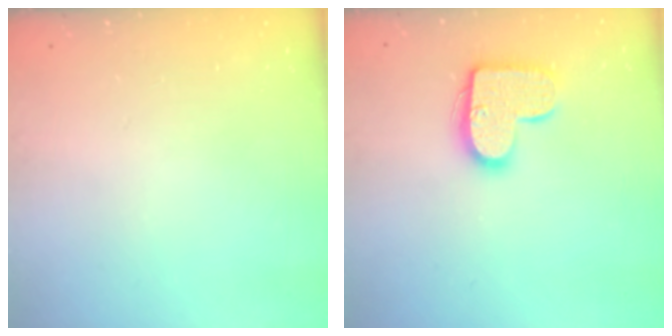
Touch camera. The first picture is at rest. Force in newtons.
{"total": 13.8, "press": 13.8, "slide": 0.7}